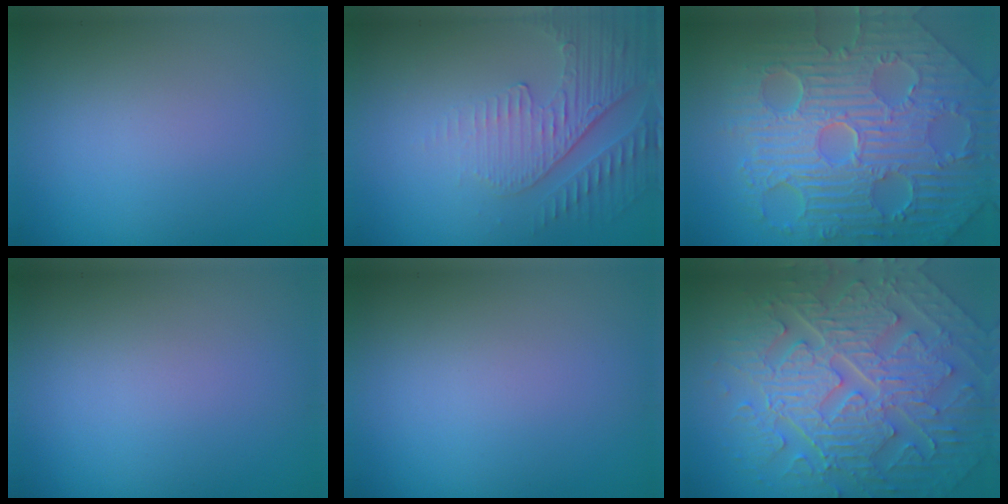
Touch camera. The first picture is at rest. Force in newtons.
{"total": 5.0, "press": 3.2, "slide": 3.8}
{"total": 11.7, "press": 7.7, "slide": 8.8}
{"total": 0.0}
{"total": 0.0}
{"total": 10.2, "press": 7.0, "slide": 7.5}